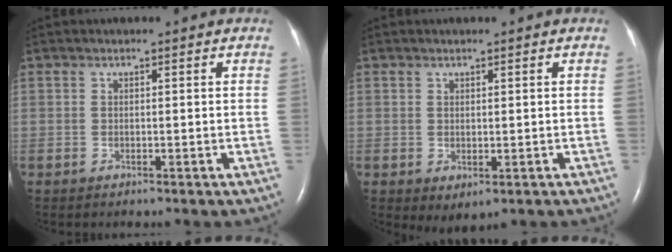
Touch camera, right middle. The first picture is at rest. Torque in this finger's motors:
{"motor_torque": [0.20, -0.17, 0.12, 0.02]}